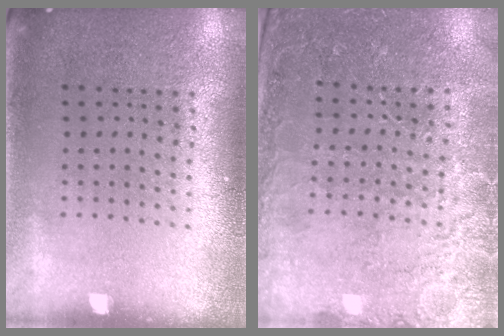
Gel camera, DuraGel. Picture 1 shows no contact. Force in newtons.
{"total": 2.8, "press": 2.8, "slide": 0.2}